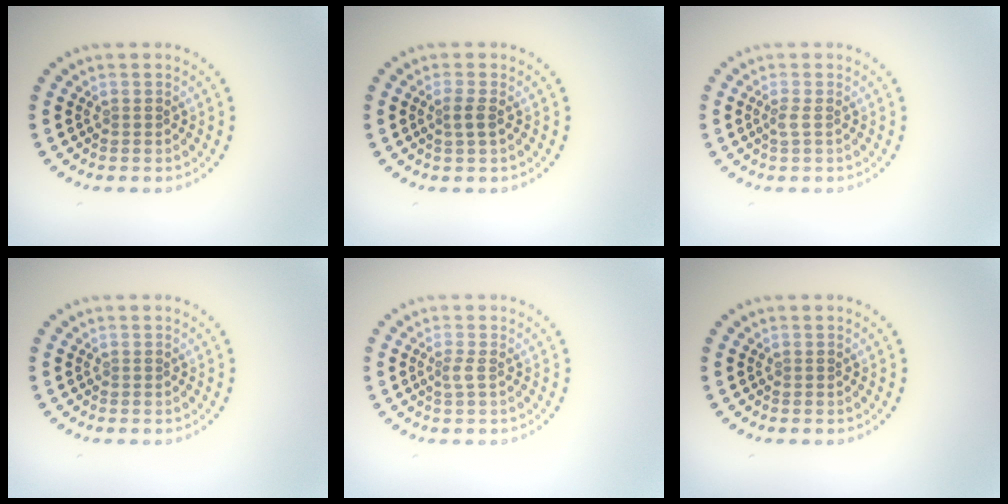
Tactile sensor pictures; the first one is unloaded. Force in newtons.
{"total": 1.3, "press": 1.1, "slide": 0.7}
{"total": 0.9, "press": 0.6, "slide": 0.6}
{"total": 0.0}
{"total": 0.9, "press": 0.6, "slide": 0.7}
{"total": 0.0}